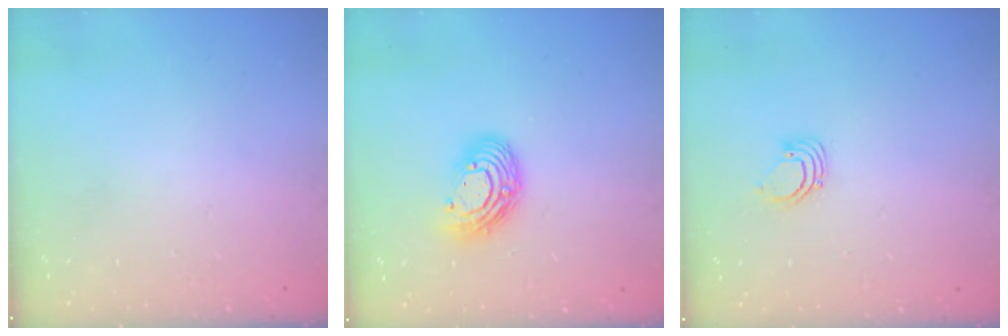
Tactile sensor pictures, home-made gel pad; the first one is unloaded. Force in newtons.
{"total": 11.8, "press": 11.7, "slide": 0.9}
{"total": 2.2, "press": 2.2, "slide": 0.2}